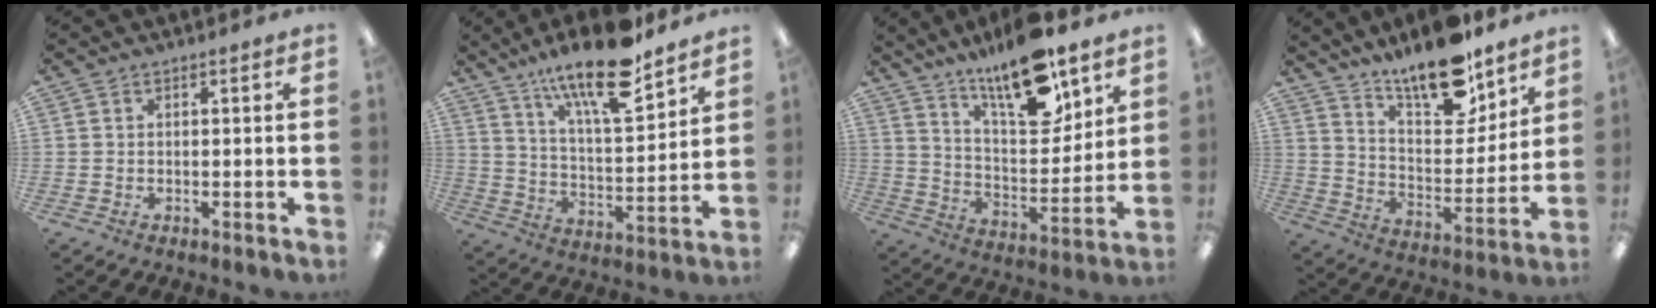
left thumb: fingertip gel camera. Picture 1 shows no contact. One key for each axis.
{"total": 17.1, "fx": 12.9, "fy": 4.1, "fz": 10.4, "tx": -0.178, "ty": -0.077, "tz": 0.213}
{"total": 17.9, "fx": 13.0, "fy": 6.1, "fz": 10.7, "tx": -0.177, "ty": -0.077, "tz": 0.219}
{"total": 16.7, "fx": 13.6, "fy": 5.5, "fz": 8.0, "tx": -0.128, "ty": -0.096, "tz": 0.234}